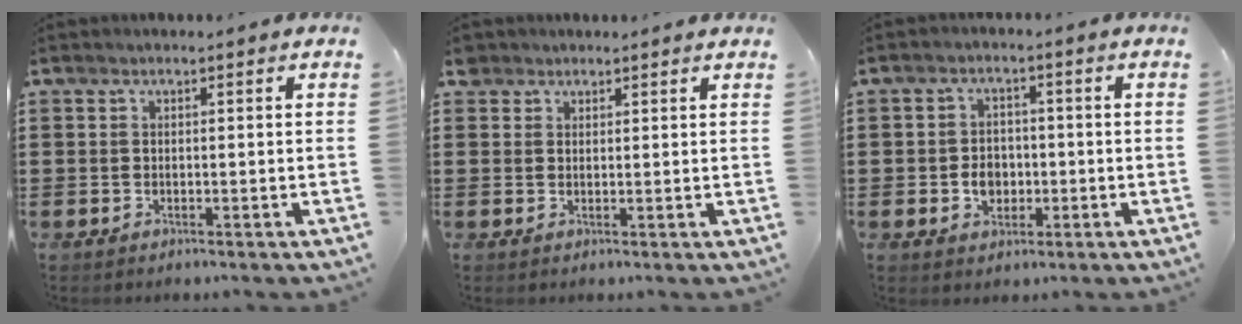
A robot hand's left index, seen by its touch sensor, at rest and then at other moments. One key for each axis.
{"total": 2.3, "fx": 1.8, "fy": 1.3, "fz": 0.3, "tx": -0.013, "ty": 0.008, "tz": 0.034}
{"total": 3.8, "fx": -0.9, "fy": 3.0, "fz": 2.3, "tx": -0.040, "ty": 0.000, "tz": -0.020}